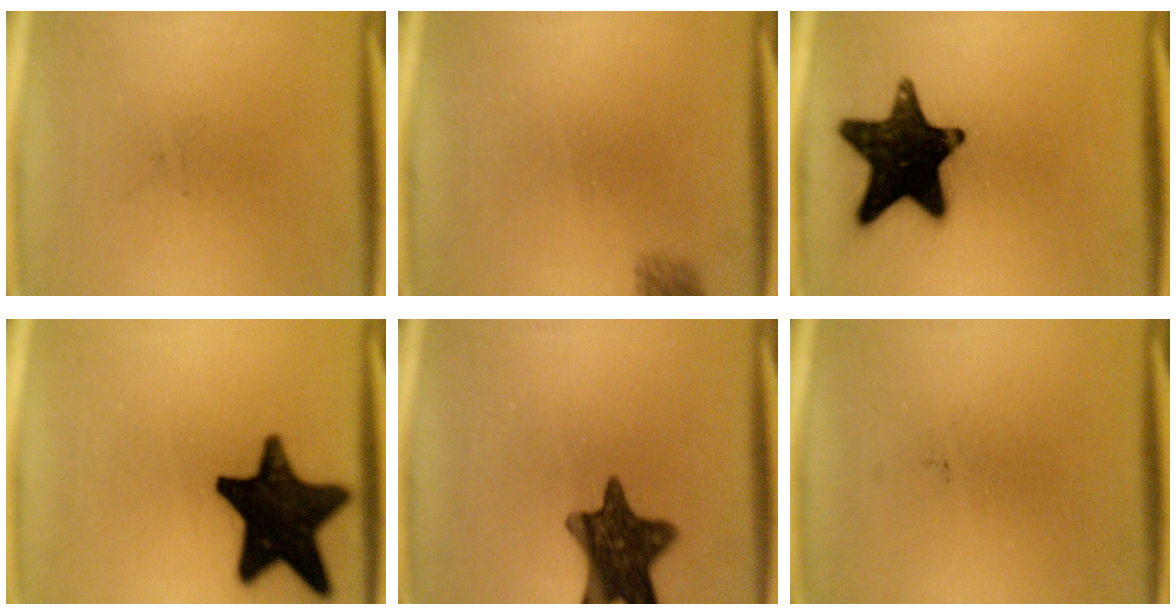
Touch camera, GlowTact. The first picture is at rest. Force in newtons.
{"total": 1.6}
{"total": 18.2}
{"total": 19.7}
{"total": 12.8}
{"total": 0.0}